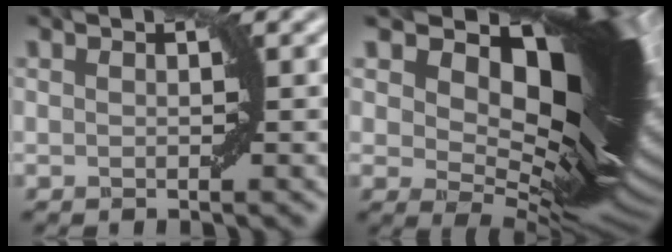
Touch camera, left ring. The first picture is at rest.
{"total": 17.9, "force": [6.5, 8.2, 14.5], "torque": [-0.204, 0.016, 0.109]}